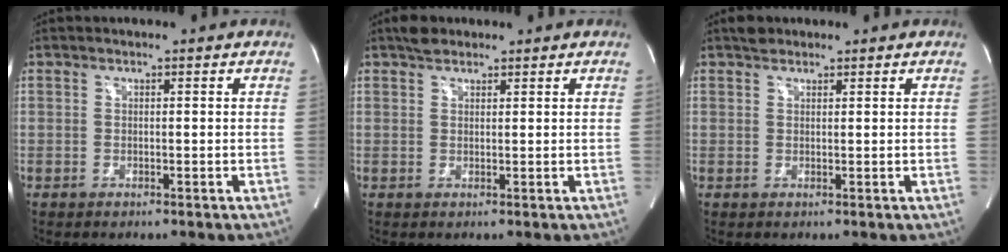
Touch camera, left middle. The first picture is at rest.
{"total": 2.4, "force": [1.9, 1.2, 0.8], "torque": [-0.018, 0.013, 0.030]}
{"total": 1.6, "force": [1.3, 0.9, 0.4], "torque": [-0.010, 0.011, 0.022]}